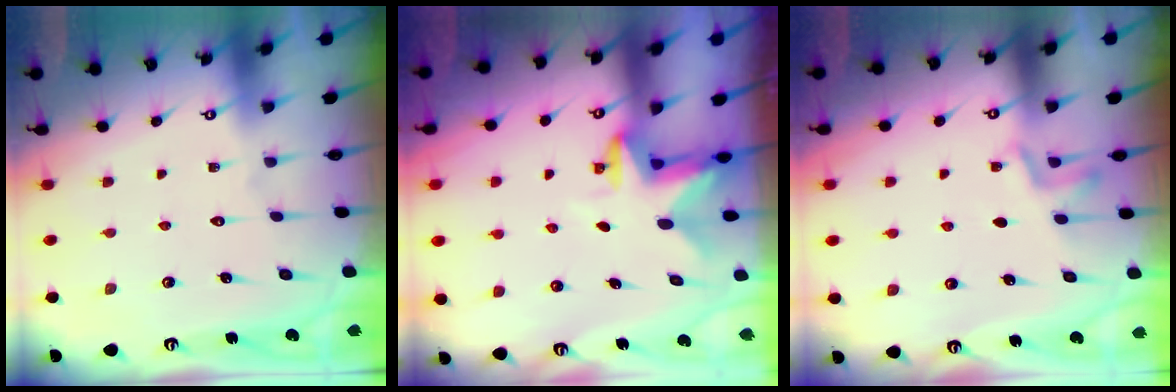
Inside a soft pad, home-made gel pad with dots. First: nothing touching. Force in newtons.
{"total": 2.6, "press": 2.6, "slide": 0.6}
{"total": 3.6, "press": 3.4, "slide": 1.2}